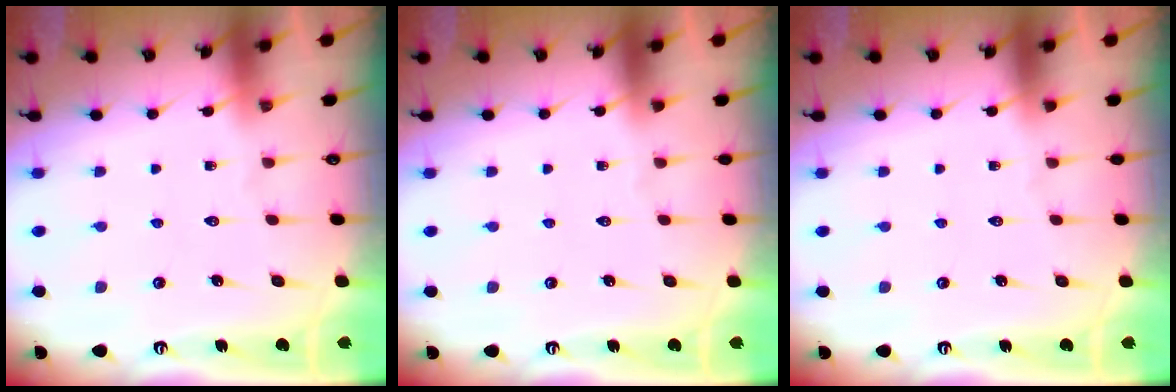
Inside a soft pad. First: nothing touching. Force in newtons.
{"total": 0.0}
{"total": 0.0}